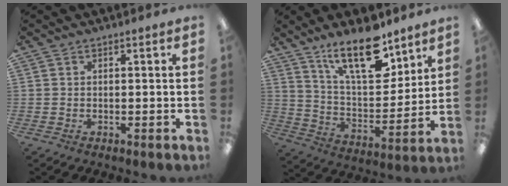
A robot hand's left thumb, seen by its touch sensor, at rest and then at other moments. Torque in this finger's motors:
{"motor_torque": [0.35, 0.36, 1.43, -1.34, 0.10]}